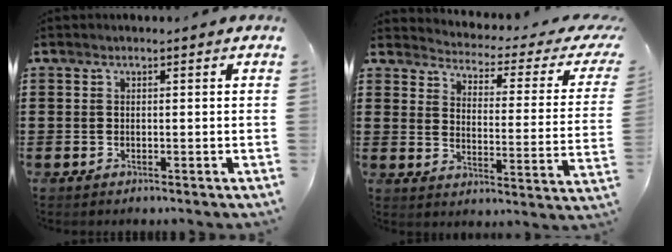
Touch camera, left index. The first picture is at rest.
{"total": 2.3, "force": [2.0, 0.2, 1.1], "torque": [-0.040, -0.026, 0.024]}